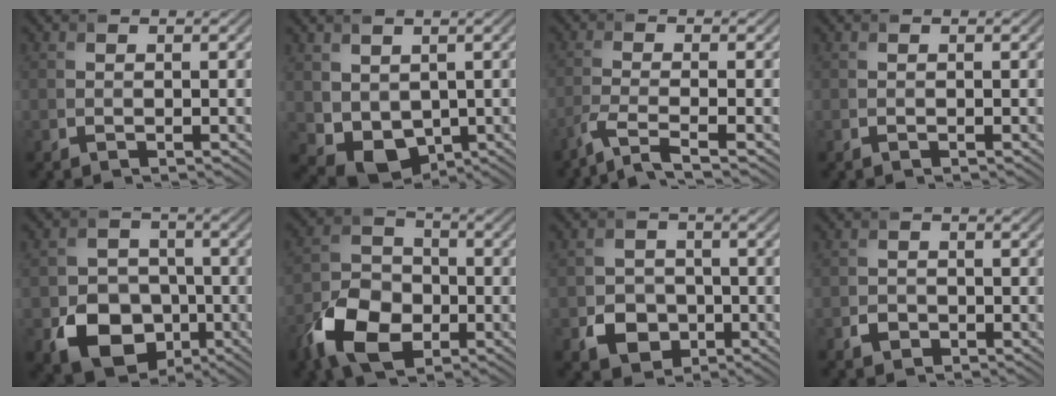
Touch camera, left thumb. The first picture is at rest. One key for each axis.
{"total": 5.3, "fx": 0.8, "fy": 4.2, "fz": 3.0, "tx": -0.083, "ty": -0.025, "tz": 0.025}
{"total": 4.0, "fx": -2.6, "fy": 0.5, "fz": 2.9, "tx": -0.050, "ty": 0.001, "tz": -0.074}
{"total": 0.0}
{"total": 9.8, "fx": -3.8, "fy": 7.7, "fz": 4.7, "tx": -0.091, "ty": -0.029, "tz": -0.076}
{"total": 10.2, "fx": -4.7, "fy": 6.7, "fz": 6.1, "tx": -0.136, "ty": -0.013, "tz": -0.101}
{"total": 4.7, "fx": -1.8, "fy": 3.9, "fz": 1.8, "tx": -0.032, "ty": -0.009, "tz": -0.034}
{"total": 1.6, "fx": -0.8, "fy": 1.2, "fz": 0.5, "tx": -0.006, "ty": -0.002, "tz": -0.017}